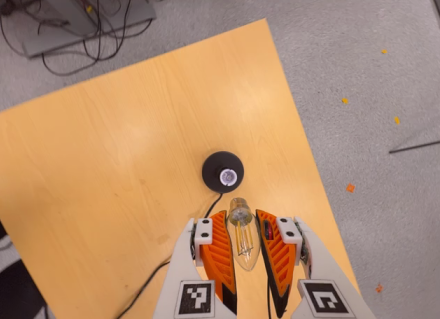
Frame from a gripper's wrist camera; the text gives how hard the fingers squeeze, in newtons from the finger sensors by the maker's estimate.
{"total": 20.1, "left": 21.8, "right": 18.4}